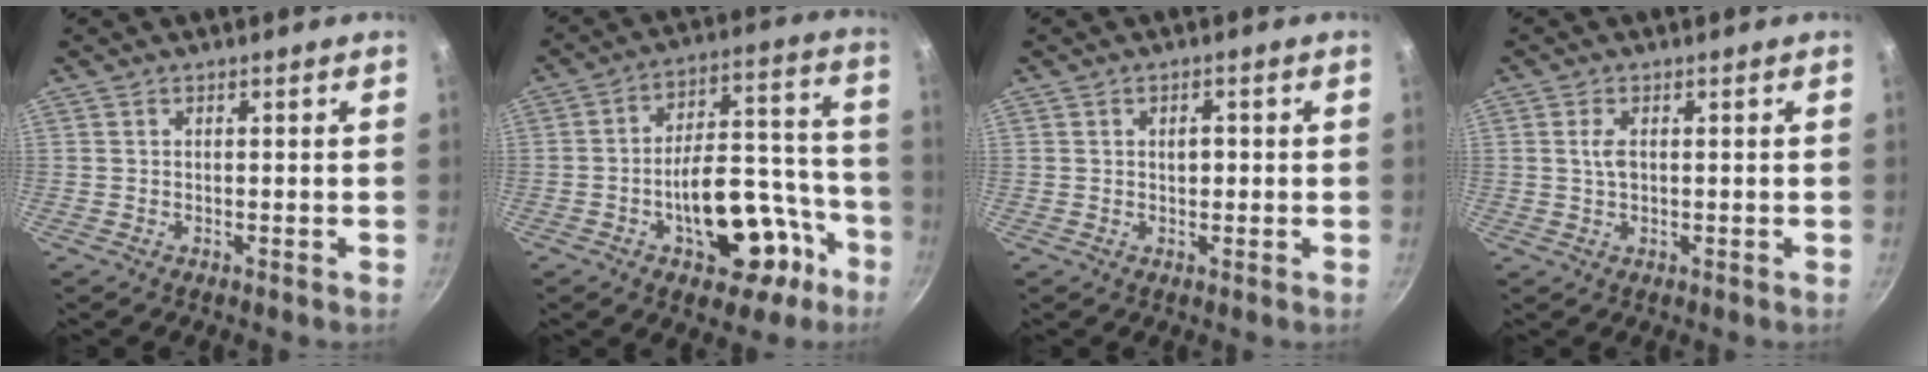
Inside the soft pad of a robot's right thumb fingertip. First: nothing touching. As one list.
[{"total": 19.7, "force": [-8.3, 10.7, 14.3], "torque": [-0.148, 0.080, -0.108]}, {"total": 2.5, "force": [0.2, 1.6, 1.9], "torque": [-0.017, 0.004, 0.003]}, {"total": 2.7, "force": [0.5, 1.4, 2.2], "torque": [-0.041, 0.001, 0.009]}]